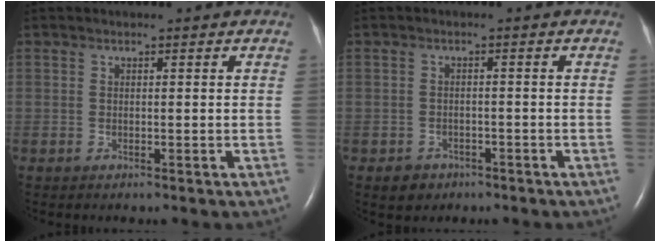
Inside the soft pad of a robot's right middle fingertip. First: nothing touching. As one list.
[{"total": 2.5, "force": [-1.6, 2.0, 0.4], "torque": [-0.009, 0.008, -0.017]}]